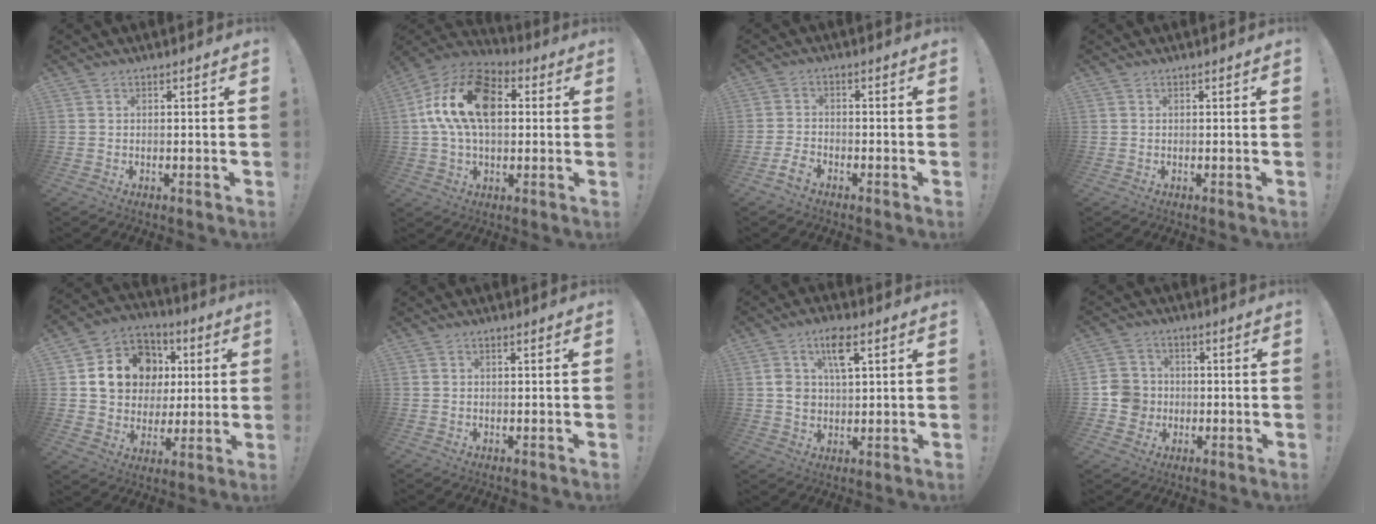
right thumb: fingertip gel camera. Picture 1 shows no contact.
{"total": 18.8, "force": [3.9, 11.7, 14.3], "torque": [-0.263, 0.007, 0.069]}
{"total": 4.2, "force": [-3.1, 1.8, 2.1], "torque": [-0.044, 0.007, -0.058]}
{"total": 0.0}
{"total": 16.4, "force": [4.6, 13.8, 7.7], "torque": [-0.104, -0.008, 0.110]}
{"total": 0.6, "force": [0.4, -0.2, 0.3], "torque": [-0.007, -0.001, 0.008]}
{"total": 8.1, "force": [3.6, 4.4, 5.8], "torque": [-0.096, 0.000, 0.064]}
{"total": 8.1, "force": [-1.1, 7.7, 2.4], "torque": [-0.047, 0.013, -0.017]}